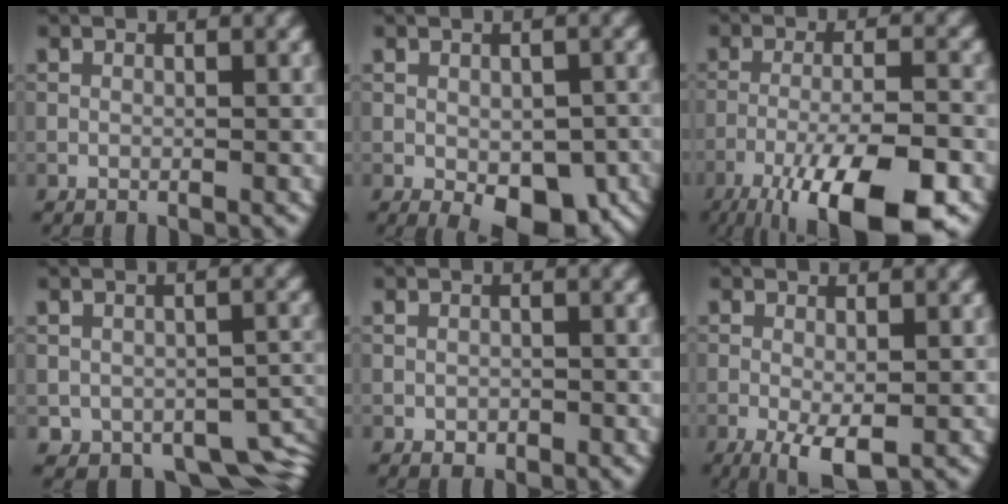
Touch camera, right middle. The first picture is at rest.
{"total": 8.1, "force": [-3.6, 4.0, 6.2], "torque": [-0.090, -0.025, -0.035]}
{"total": 11.8, "force": [-7.5, 3.0, 8.7], "torque": [-0.144, -0.013, -0.121]}
{"total": 6.3, "force": [-3.0, 4.2, 3.7], "torque": [-0.039, -0.031, -0.032]}
{"total": 1.0, "force": [-0.4, 0.7, 0.6], "torque": [-0.008, -0.003, -0.006]}
{"total": 3.4, "force": [-1.2, 1.2, 3.0], "torque": [-0.058, -0.011, -0.018]}